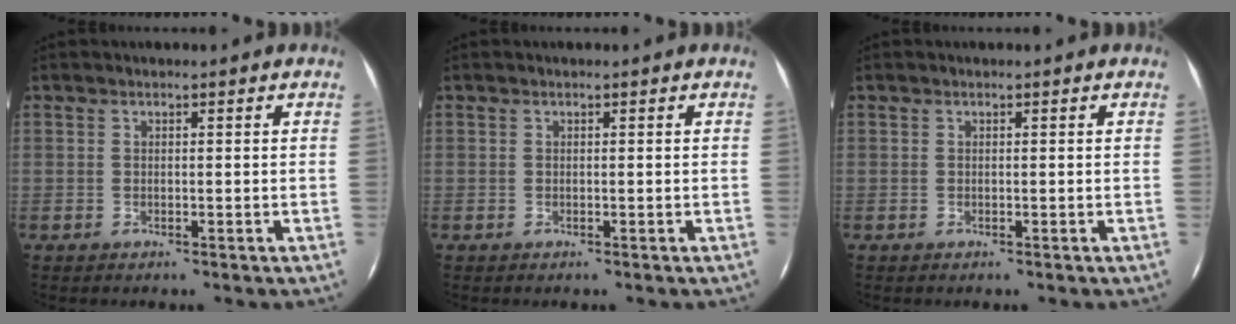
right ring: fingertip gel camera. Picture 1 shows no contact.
{"total": 0.0}
{"total": 0.0}